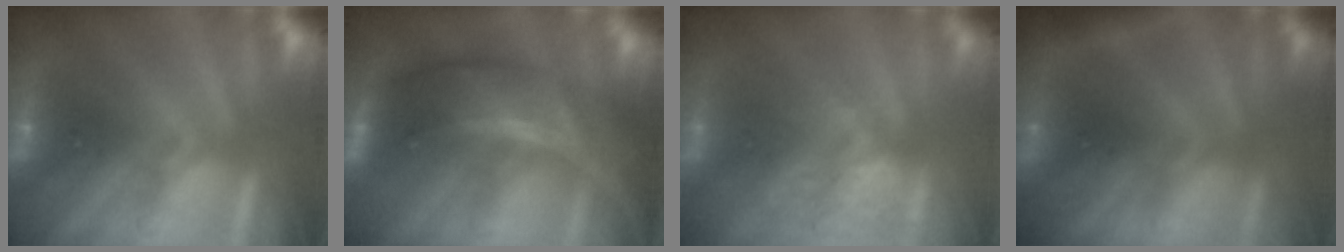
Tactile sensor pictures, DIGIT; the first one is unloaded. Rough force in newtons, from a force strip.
{"total": 7.2}
{"total": 3.6}
{"total": 9.7}